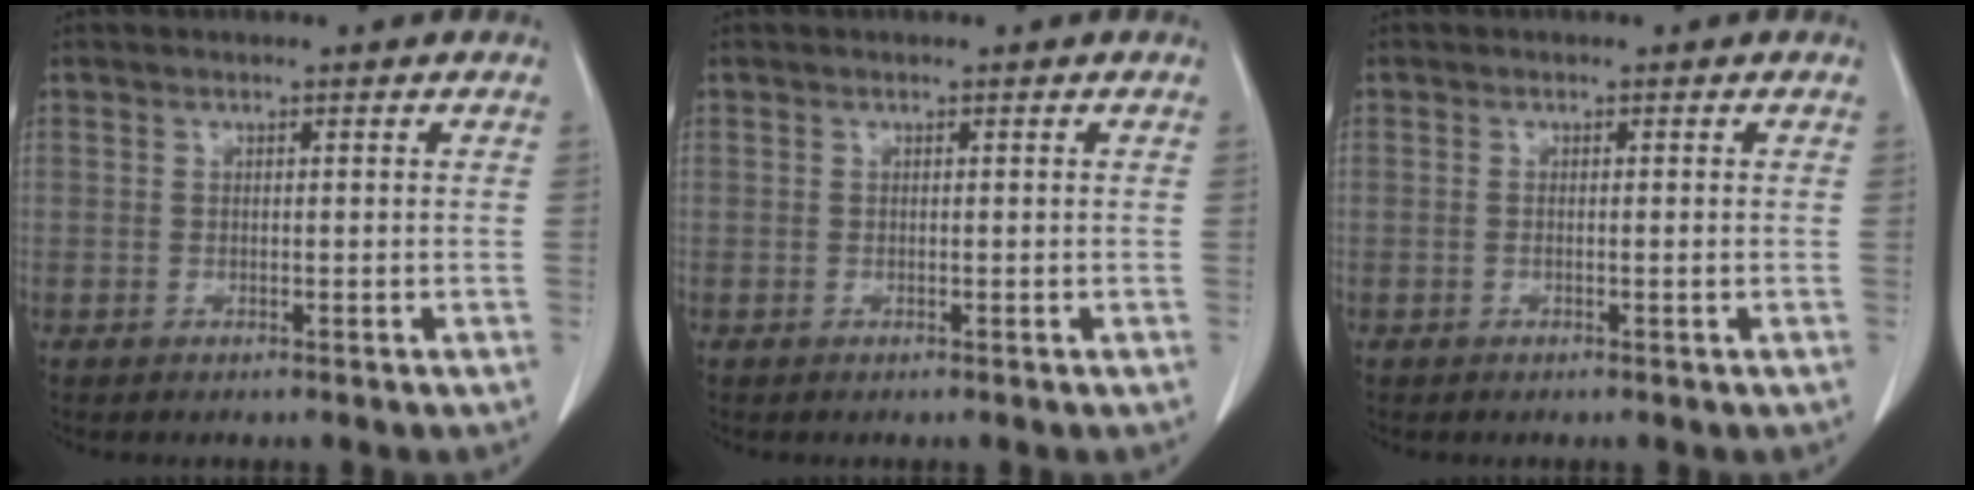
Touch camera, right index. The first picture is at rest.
{"total": 0.0}
{"total": 0.6, "force": [-0.1, 0.0, 0.6], "torque": [-0.012, 0.000, 0.000]}